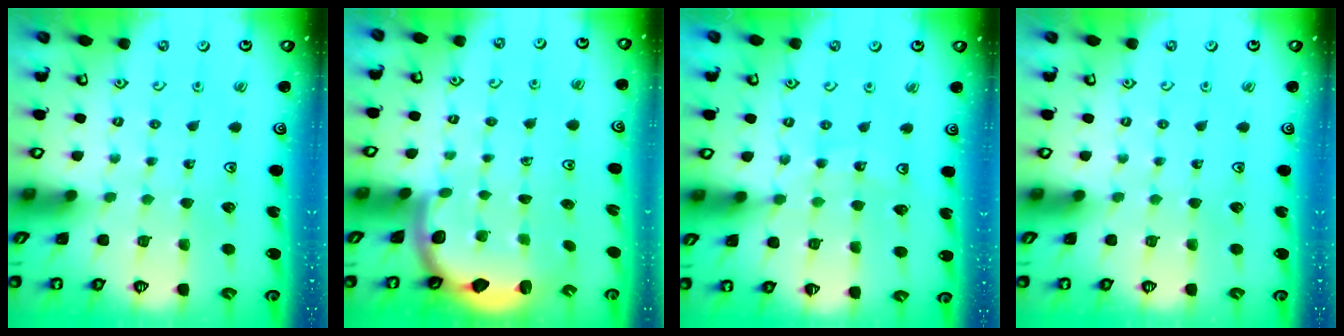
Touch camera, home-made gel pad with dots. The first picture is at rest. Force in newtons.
{"total": 2.6, "press": 2.5, "slide": 0.6}
{"total": 10.7, "press": 10.3, "slide": 3.0}
{"total": 0.0}